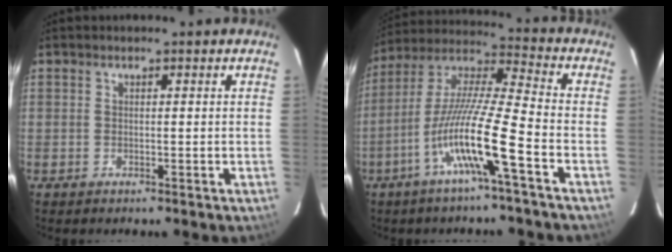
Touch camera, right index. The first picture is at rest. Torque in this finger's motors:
{"motor_torque": [1.39, -0.75, 1.05, 0.21]}